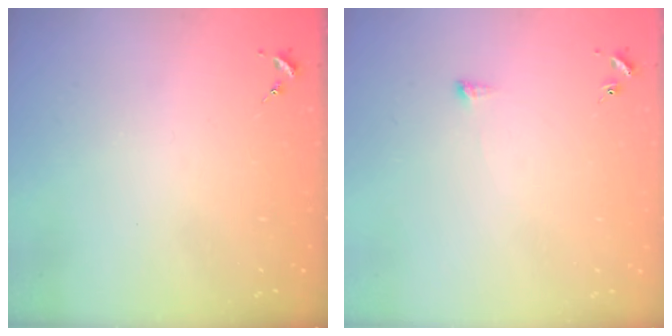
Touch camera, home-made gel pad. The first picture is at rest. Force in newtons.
{"total": 2.9, "press": 2.9, "slide": 0.5}